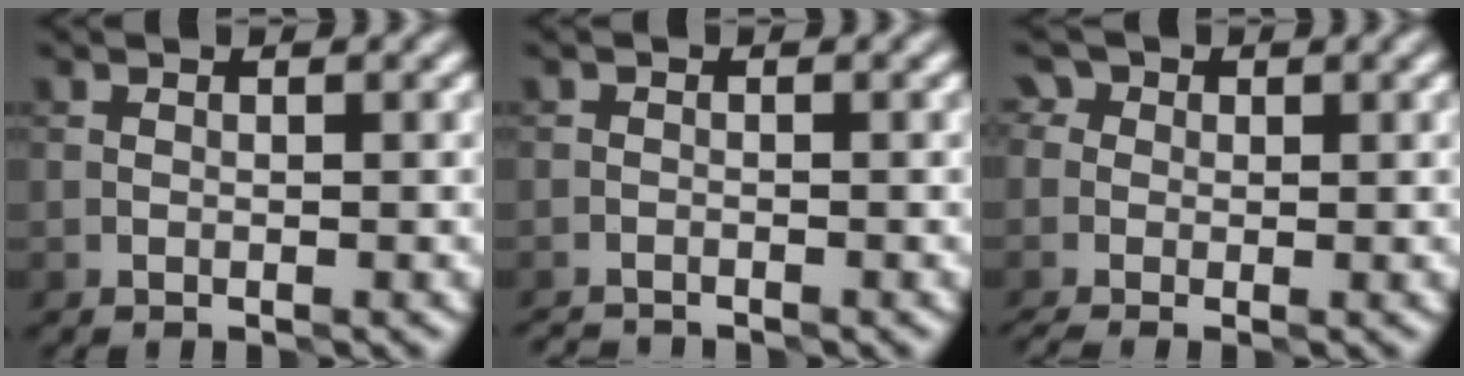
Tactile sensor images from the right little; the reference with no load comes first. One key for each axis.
{"total": 1.6, "fx": -1.6, "fy": -0.1, "fz": 0.0, "tx": 0.001, "ty": -0.008, "tz": -0.033}
{"total": 2.5, "fx": -0.5, "fy": 2.0, "fz": 1.4, "tx": -0.019, "ty": 0.014, "tz": -0.023}